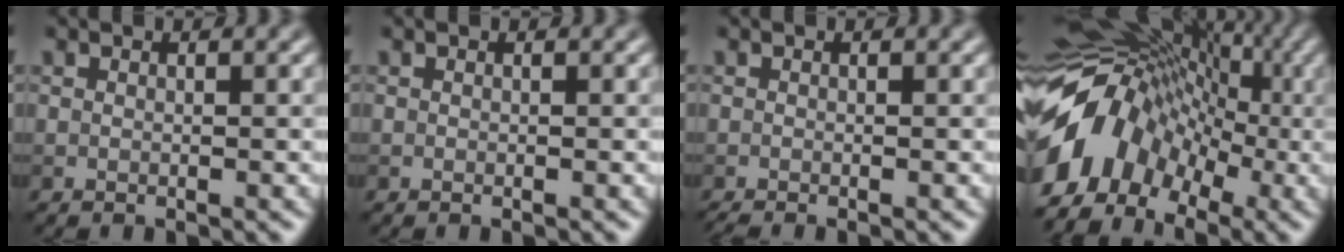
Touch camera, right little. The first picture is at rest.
{"total": 0.0}
{"total": 0.8, "force": [-0.7, 0.0, 0.4], "torque": [-0.008, -0.007, -0.017]}
{"total": 12.1, "force": [-3.9, 8.9, 7.2], "torque": [-0.139, 0.009, -0.085]}